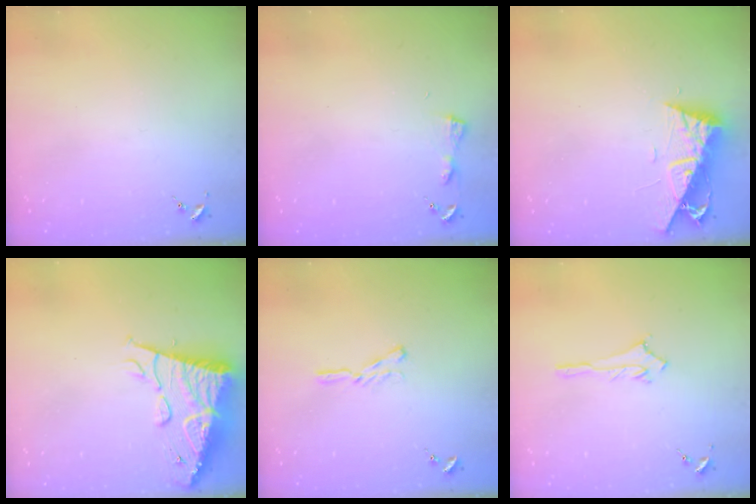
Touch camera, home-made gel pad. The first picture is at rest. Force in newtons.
{"total": 3.2, "press": 3.1, "slide": 0.3}
{"total": 9.4, "press": 9.3, "slide": 1.3}
{"total": 16.3, "press": 16.3, "slide": 1.7}
{"total": 4.7, "press": 4.6, "slide": 0.6}
{"total": 2.9, "press": 2.9, "slide": 0.3}